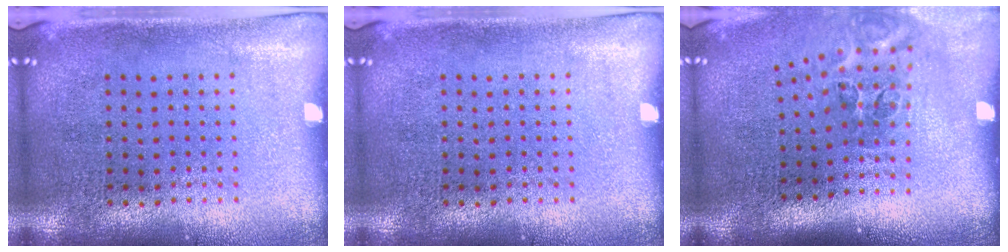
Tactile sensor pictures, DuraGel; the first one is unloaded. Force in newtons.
{"total": 0.0}
{"total": 2.2, "press": 1.3, "slide": 1.7}